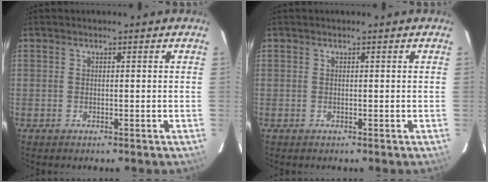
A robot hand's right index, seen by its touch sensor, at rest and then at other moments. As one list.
[{"total": 0.0}]